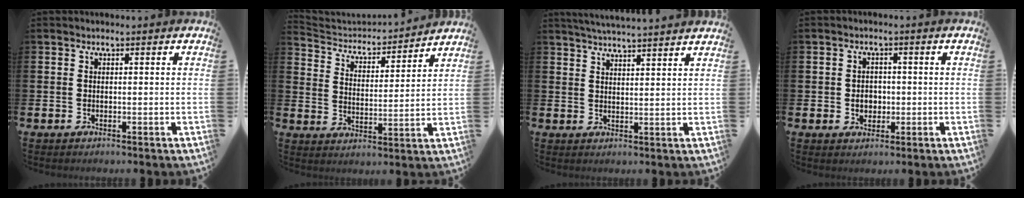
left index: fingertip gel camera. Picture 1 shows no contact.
{"total": 4.1, "force": [3.9, 1.4, 0.4], "torque": [-0.037, -0.035, 0.059]}
{"total": 4.0, "force": [4.0, -0.7, 0.4], "torque": [-0.023, -0.019, 0.073]}
{"total": 2.5, "force": [-0.3, 2.2, 1.3], "torque": [-0.011, -0.001, -0.013]}